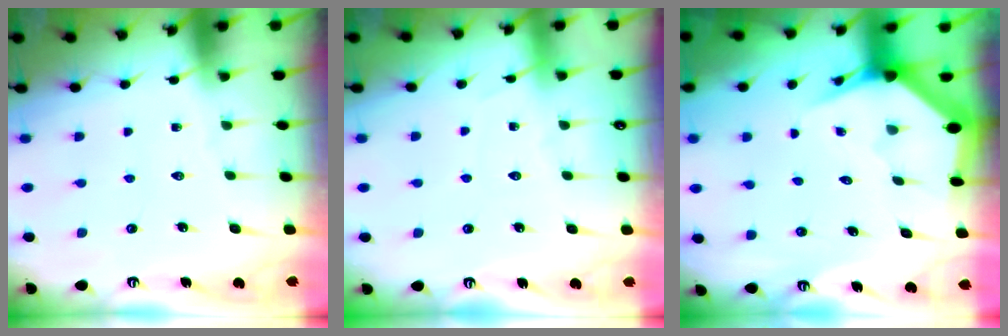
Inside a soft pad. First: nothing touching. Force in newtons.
{"total": 4.2, "press": 4.1, "slide": 0.6}
{"total": 3.0, "press": 2.9, "slide": 0.5}